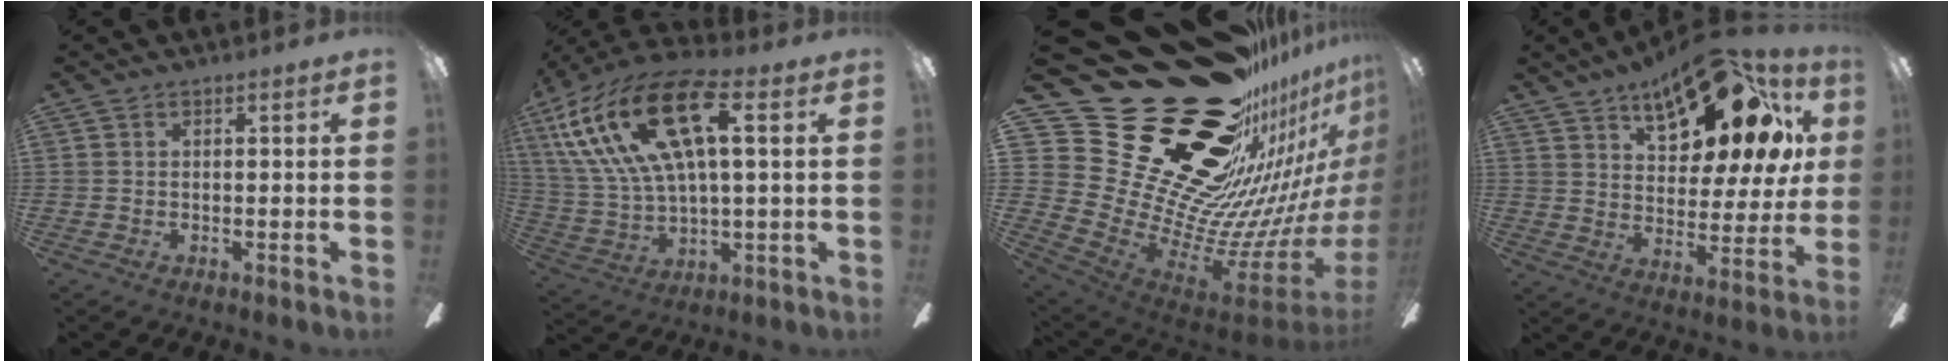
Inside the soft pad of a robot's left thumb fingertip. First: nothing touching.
{"total": 23.3, "force": [9.1, 10.1, 18.9], "torque": [-0.387, -0.013, 0.156]}
{"total": 45.2, "force": [27.2, 22.6, 28.1], "torque": [-0.328, -0.268, 0.600]}
{"total": 22.7, "force": [14.1, 9.5, 15.0], "torque": [-0.207, -0.080, 0.229]}